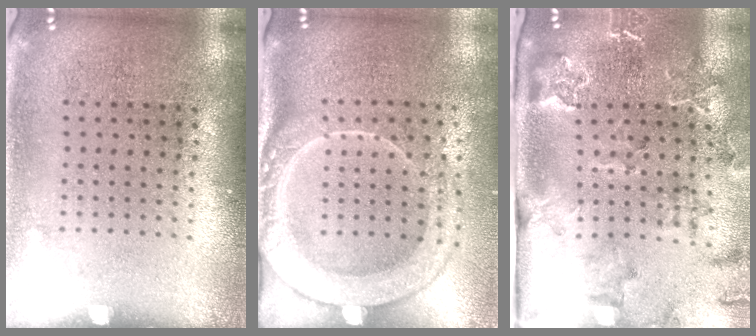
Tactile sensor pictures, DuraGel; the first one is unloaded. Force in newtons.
{"total": 2.5, "press": 2.0, "slide": 1.5}
{"total": 2.3, "press": 2.3, "slide": 0.4}